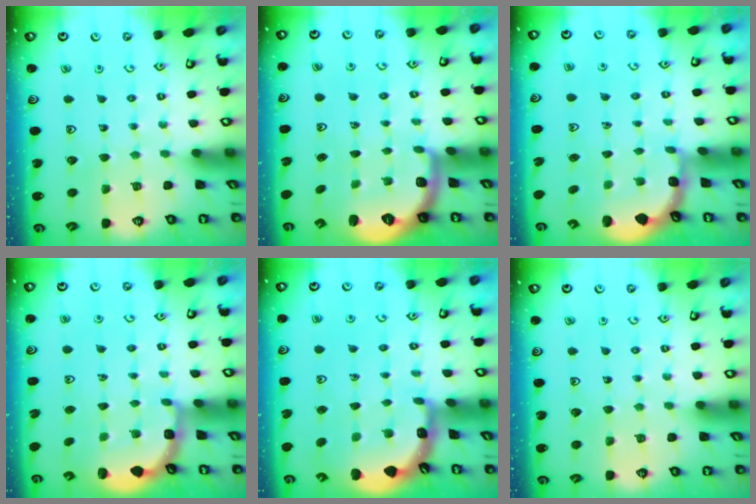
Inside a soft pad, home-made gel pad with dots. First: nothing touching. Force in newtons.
{"total": 1.9, "press": 1.8, "slide": 0.4}
{"total": 1.8, "press": 1.6, "slide": 0.8}
{"total": 2.7, "press": 2.3, "slide": 1.4}
{"total": 2.8, "press": 2.8, "slide": 0.2}
{"total": 0.0}